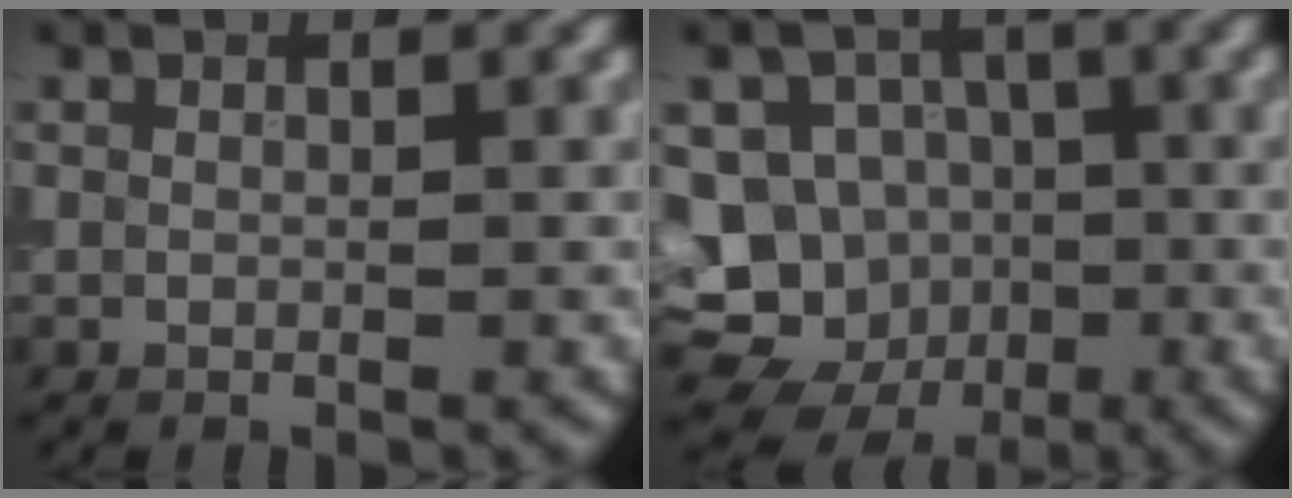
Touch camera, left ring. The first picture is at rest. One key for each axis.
{"total": 13.8, "fx": -5.1, "fy": 12.3, "fz": 3.6, "tx": -0.078, "ty": -0.009, "tz": -0.077}